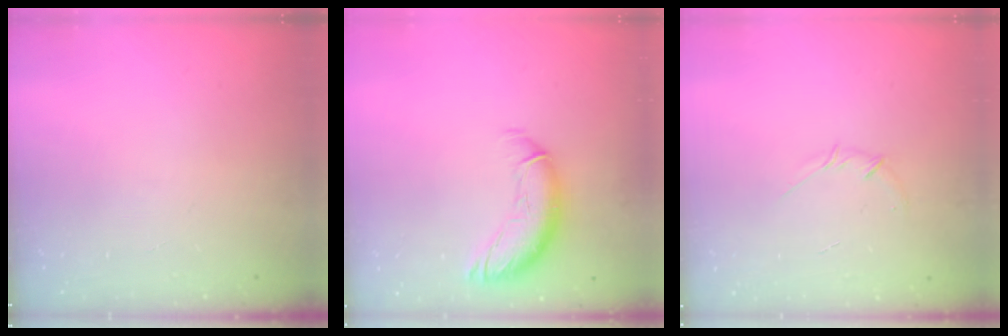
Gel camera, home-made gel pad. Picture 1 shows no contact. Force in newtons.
{"total": 12.6, "press": 12.4, "slide": 1.8}
{"total": 3.6, "press": 3.4, "slide": 1.2}